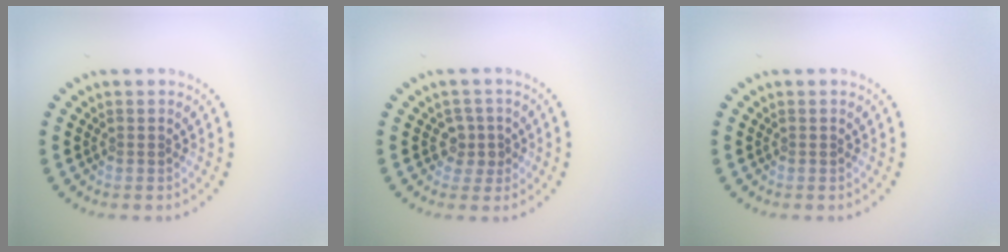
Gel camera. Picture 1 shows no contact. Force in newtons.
{"total": 1.6, "press": 1.3, "slide": 0.9}
{"total": 0.0}